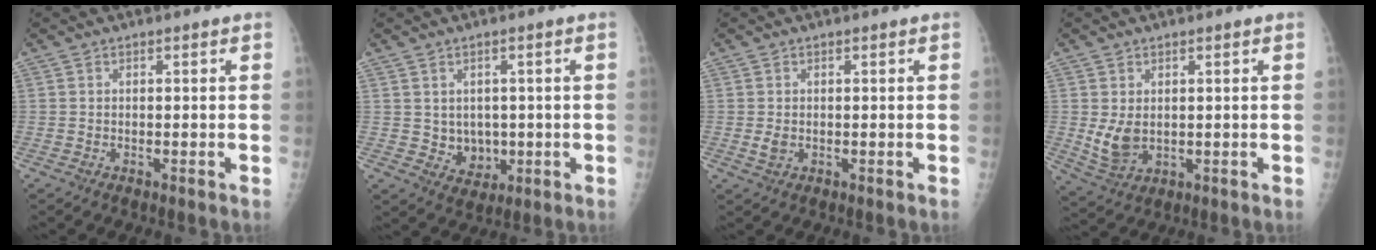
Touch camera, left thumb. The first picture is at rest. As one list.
[{"total": 5.0, "force": [0.2, 4.4, 2.4], "torque": [-0.010, -0.005, 0.018]}, {"total": 1.7, "force": [0.0, 1.4, 1.1], "torque": [-0.018, -0.003, 0.004]}, {"total": 5.5, "force": [0.6, 3.9, 3.8], "torque": [-0.063, -0.017, 0.027]}]